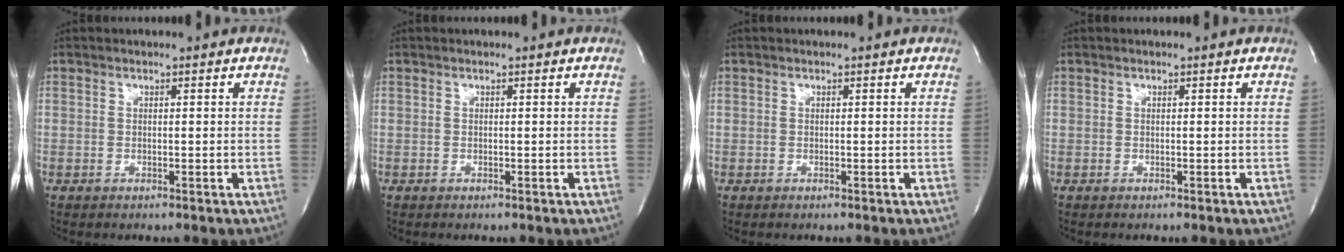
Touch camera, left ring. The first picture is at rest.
{"total": 0.0}
{"total": 0.0}
{"total": 0.0}